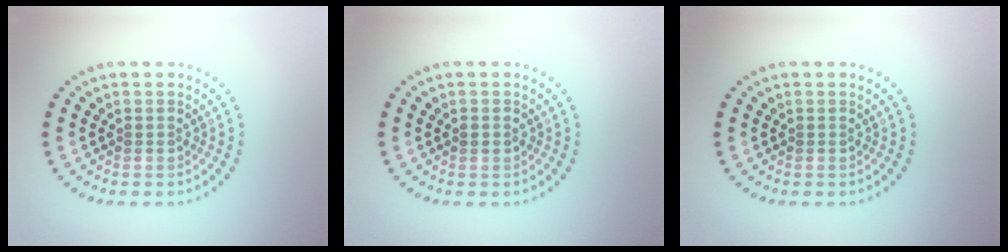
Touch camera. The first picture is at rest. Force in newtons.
{"total": 1.0, "press": 0.9, "slide": 0.3}
{"total": 0.0}